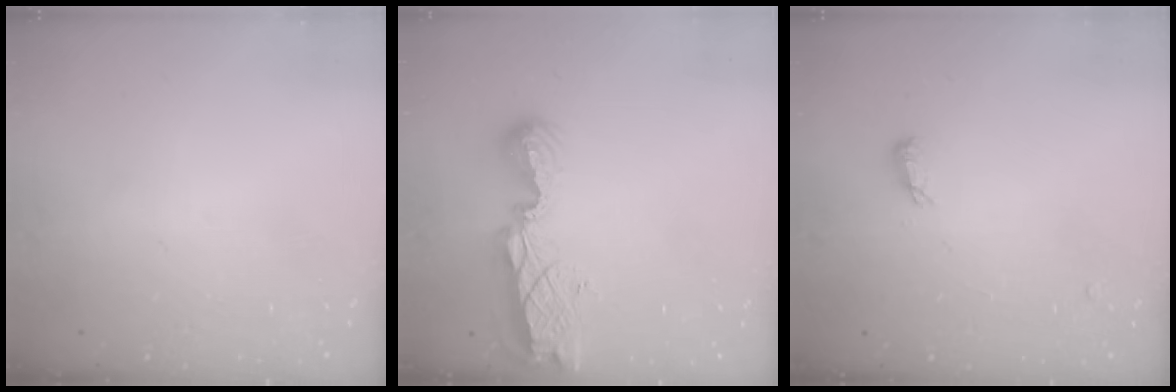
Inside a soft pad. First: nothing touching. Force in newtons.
{"total": 8.1, "press": 8.1, "slide": 0.7}
{"total": 6.1, "press": 5.8, "slide": 1.6}